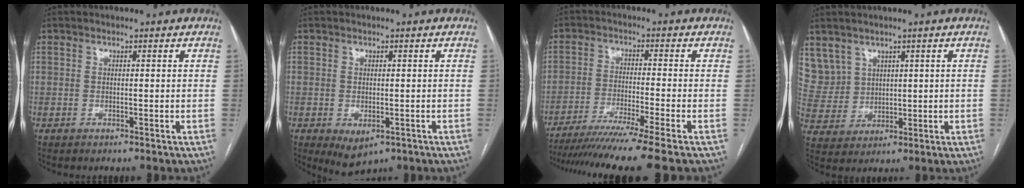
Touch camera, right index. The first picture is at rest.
{"total": 4.3, "force": [-1.9, 2.4, 3.1], "torque": [-0.046, -0.008, -0.016]}
{"total": 14.2, "force": [-11.7, -2.5, 7.6], "torque": [-0.110, -0.045, -0.185]}
{"total": 9.0, "force": [4.9, 7.4, 1.2], "torque": [-0.044, 0.033, 0.124]}